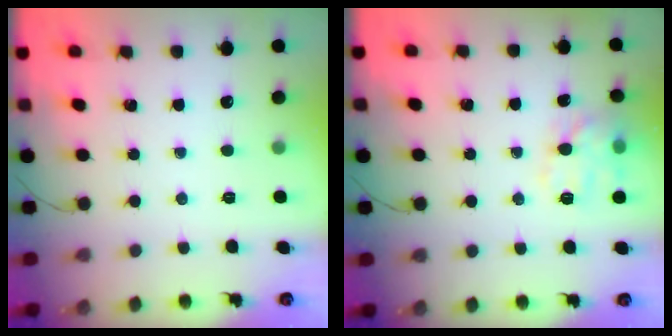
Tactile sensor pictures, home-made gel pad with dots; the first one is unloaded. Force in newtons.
{"total": 12.3, "press": 12.3, "slide": 0.2}